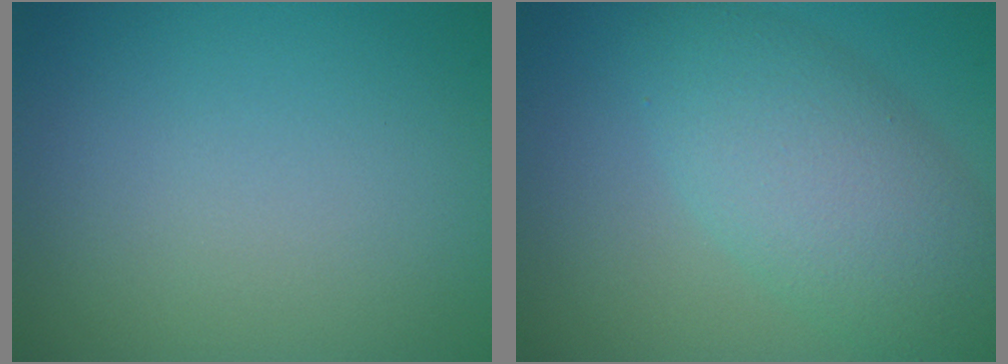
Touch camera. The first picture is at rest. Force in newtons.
{"total": 5.9, "press": 5.9, "slide": 0.2}